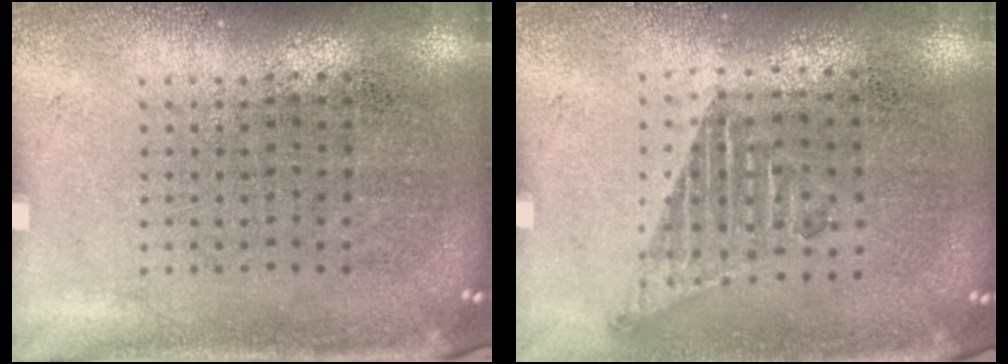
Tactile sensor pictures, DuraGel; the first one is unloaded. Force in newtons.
{"total": 1.0, "press": 0.9, "slide": 0.4}